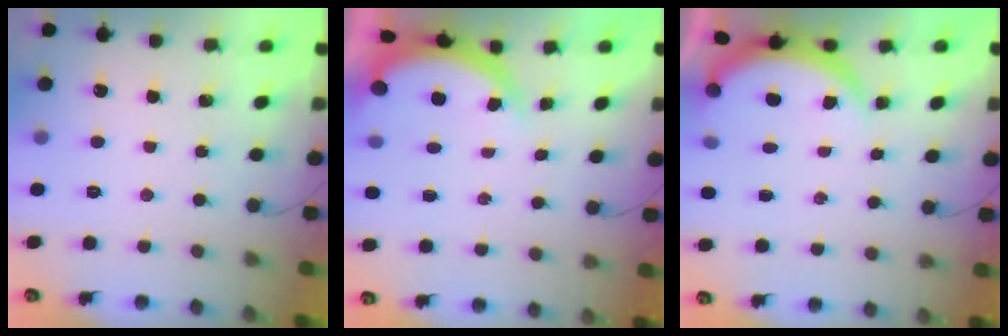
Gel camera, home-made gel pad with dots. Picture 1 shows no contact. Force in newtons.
{"total": 5.1, "press": 4.9, "slide": 1.3}
{"total": 3.8, "press": 3.8, "slide": 0.2}